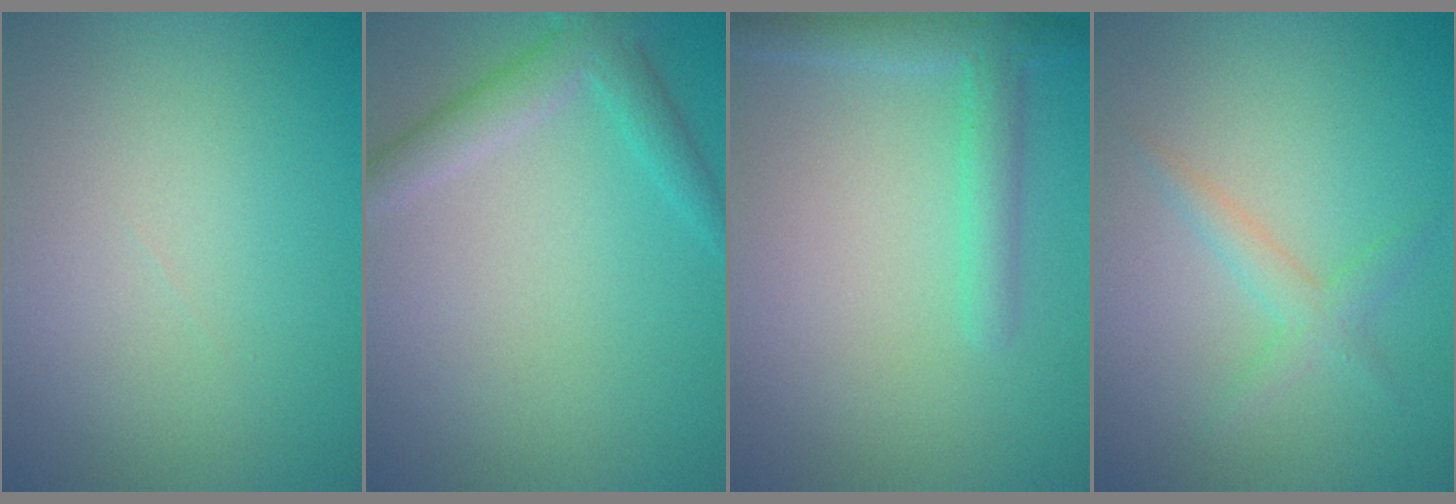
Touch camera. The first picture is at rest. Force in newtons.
{"total": 3.0, "press": 3.0, "slide": 0.1}
{"total": 2.8, "press": 2.8, "slide": 0.2}
{"total": 1.9, "press": 1.9, "slide": 0.1}